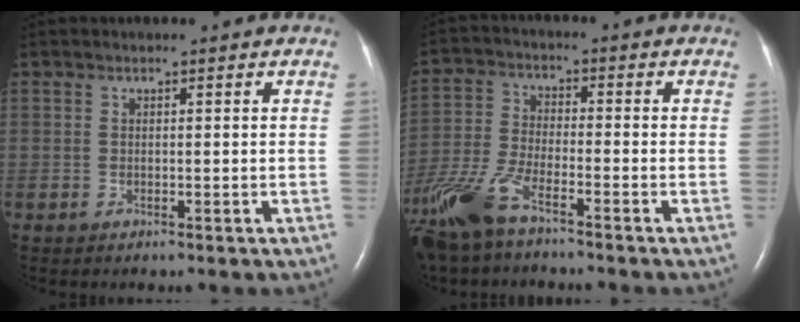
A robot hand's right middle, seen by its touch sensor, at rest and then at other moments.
{"total": 11.1, "force": [-8.1, 2.8, 7.0], "torque": [-0.162, -0.021, -0.158]}